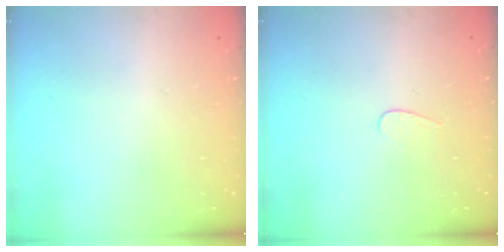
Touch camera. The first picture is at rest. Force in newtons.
{"total": 3.5, "press": 3.5, "slide": 0.3}